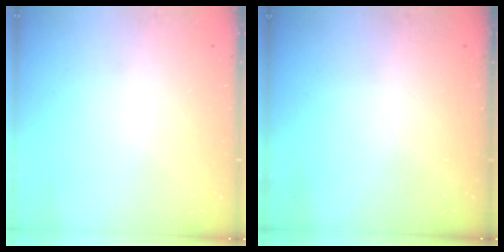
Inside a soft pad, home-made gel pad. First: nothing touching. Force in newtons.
{"total": 0.0}